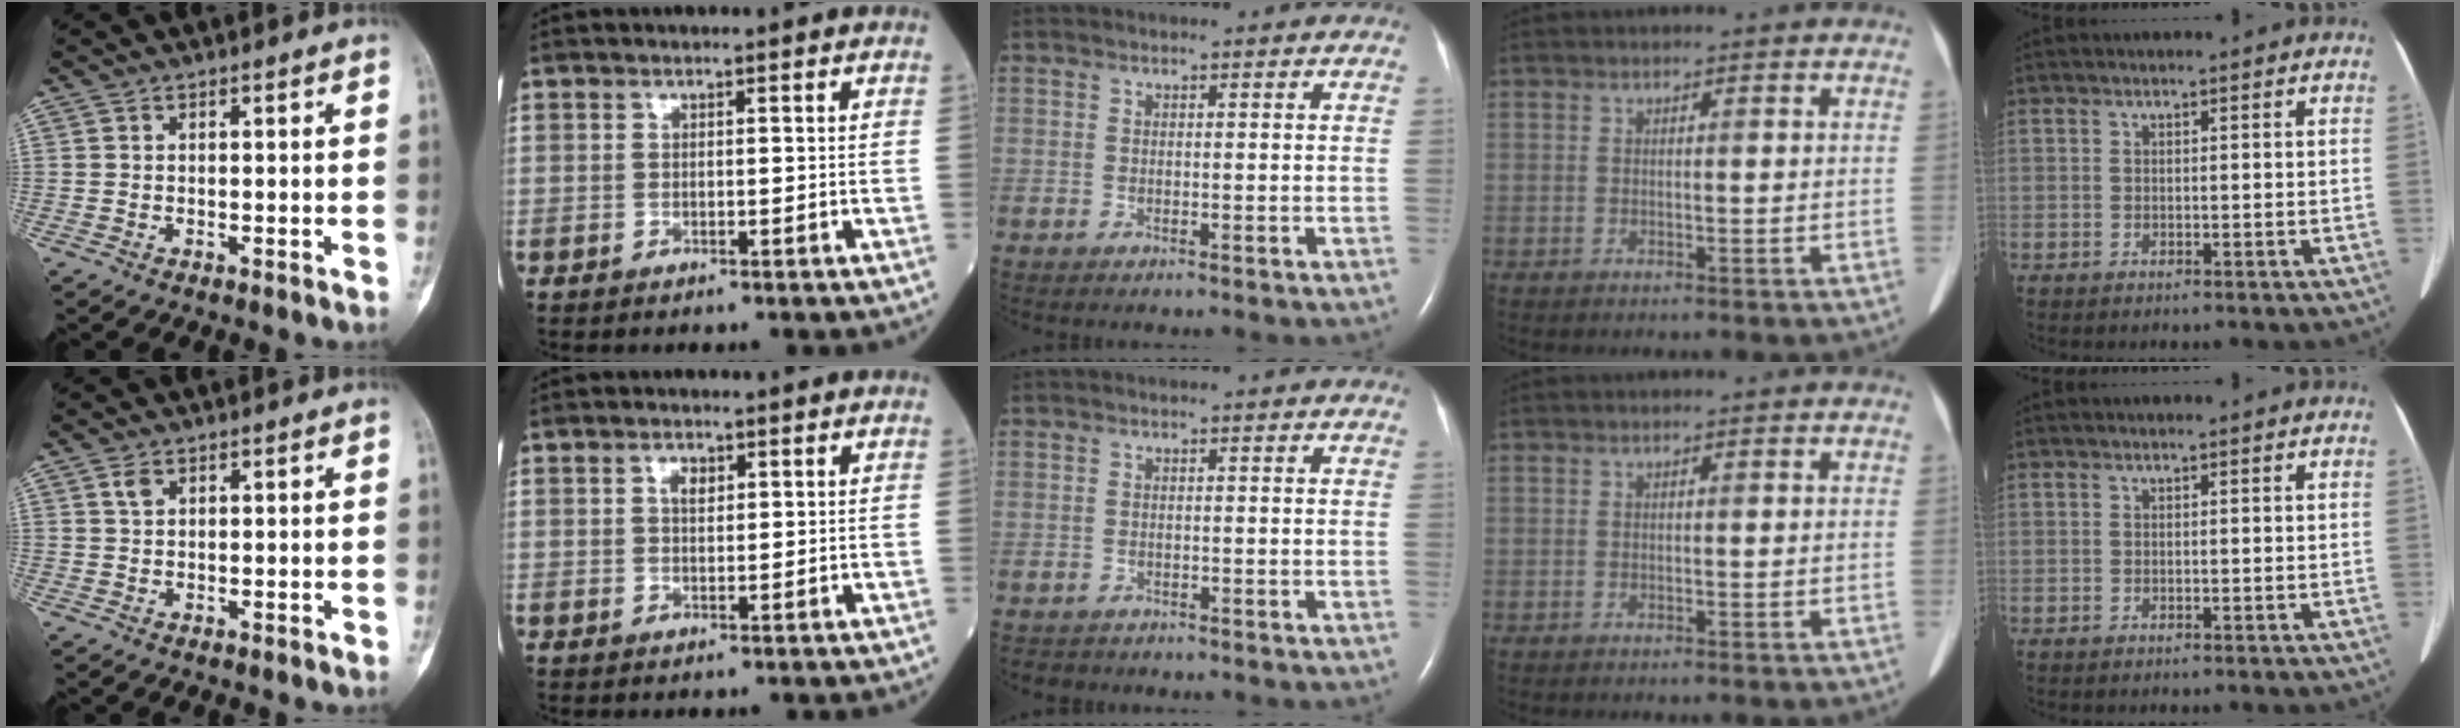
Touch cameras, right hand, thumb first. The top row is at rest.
{"thumb": {"total": 1.6, "force": [0.8, 1.0, 1.0], "torque": [-0.018, 0.002, 0.017]}, "index": {"total": 2.0, "force": [0.8, 1.1, 1.5], "torque": [-0.026, 0.002, 0.013]}, "middle": {"total": 1.3, "force": [-1.1, 0.6, -0.2], "torque": [-0.004, -0.001, -0.018]}}